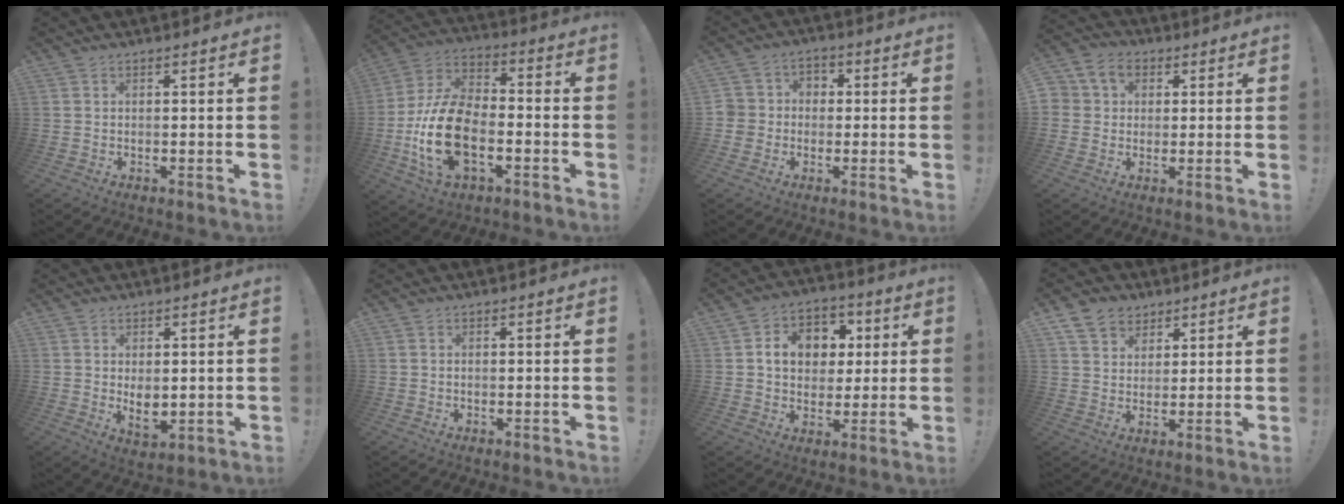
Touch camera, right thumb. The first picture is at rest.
{"total": 19.7, "force": [-6.1, 11.5, 14.9], "torque": [-0.290, 0.025, -0.096]}
{"total": 6.1, "force": [-1.5, 5.8, 1.4], "torque": [-0.024, 0.018, -0.028]}
{"total": 6.3, "force": [1.4, 5.7, 2.2], "torque": [-0.045, 0.003, 0.031]}
{"total": 5.0, "force": [1.4, 3.4, 3.3], "torque": [-0.032, -0.014, 0.026]}
{"total": 1.4, "force": [0.5, 1.2, -0.1], "torque": [0.010, -0.006, 0.008]}
{"total": 12.2, "force": [3.3, 10.0, 6.1], "torque": [-0.088, -0.004, 0.066]}
{"total": 8.4, "force": [5.1, 6.3, 2.2], "torque": [-0.043, -0.025, 0.104]}